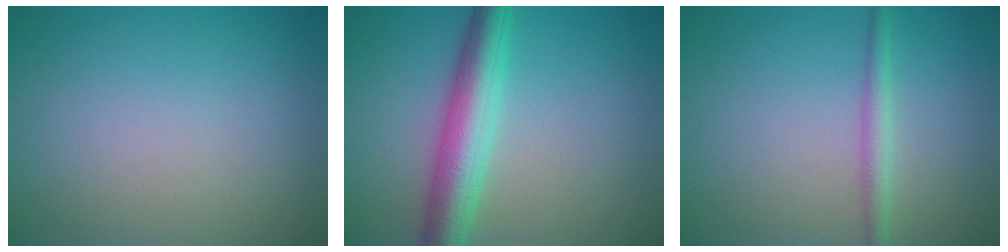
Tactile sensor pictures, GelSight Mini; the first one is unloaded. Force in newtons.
{"total": 5.8, "press": 5.8, "slide": 0.1}
{"total": 1.7, "press": 1.7, "slide": 0.1}